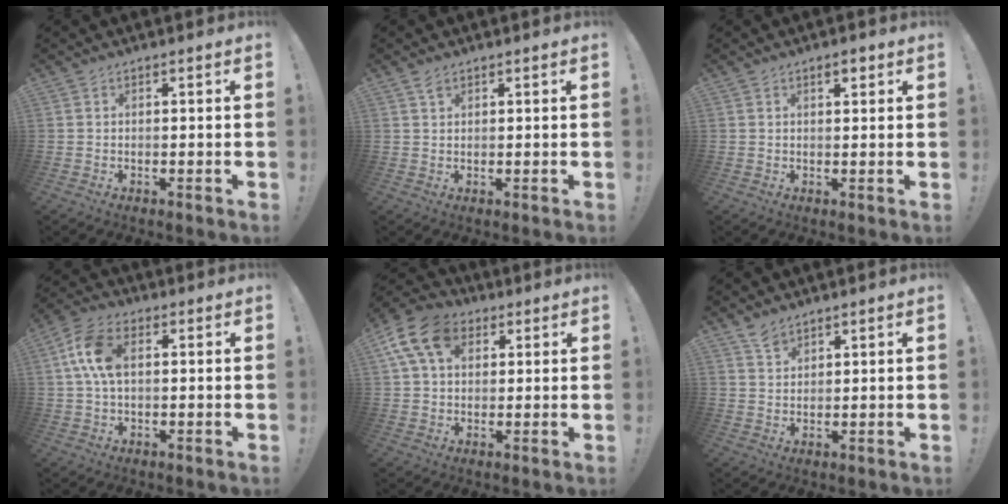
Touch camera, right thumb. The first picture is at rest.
{"total": 1.7, "force": [1.3, 0.8, 0.9], "torque": [-0.010, -0.002, 0.021]}
{"total": 2.3, "force": [1.5, 0.8, 1.5], "torque": [-0.019, -0.002, 0.023]}
{"total": 11.3, "force": [2.1, 6.9, 8.7], "torque": [-0.176, 0.013, 0.043]}
{"total": 13.8, "force": [5.1, 9.5, 8.6], "torque": [-0.159, -0.011, 0.099]}
{"total": 3.7, "force": [3.2, 1.5, 1.2], "torque": [-0.012, -0.019, 0.057]}